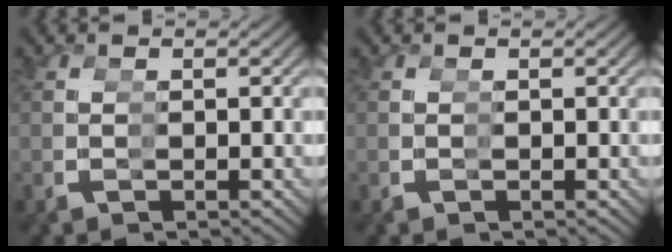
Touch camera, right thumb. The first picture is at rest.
{"total": 0.0}